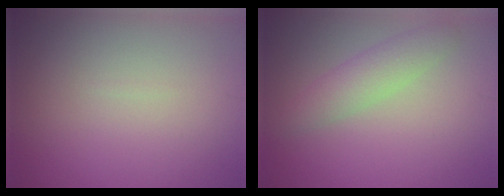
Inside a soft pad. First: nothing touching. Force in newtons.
{"total": 2.7, "press": 2.7, "slide": 0.1}